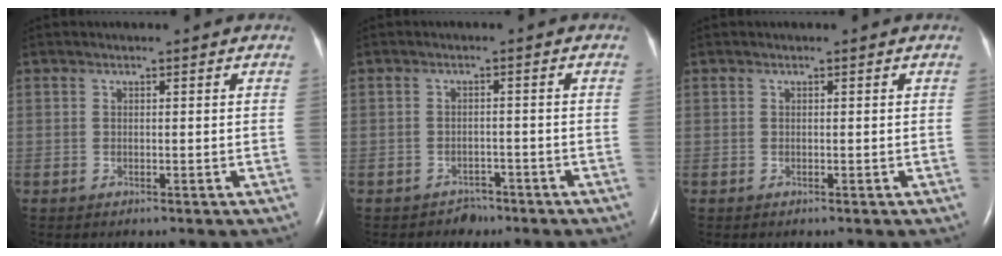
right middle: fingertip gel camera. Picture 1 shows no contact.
{"total": 2.2, "force": [-1.8, 1.3, -0.2], "torque": [-0.005, 0.006, -0.025]}
{"total": 0.0}